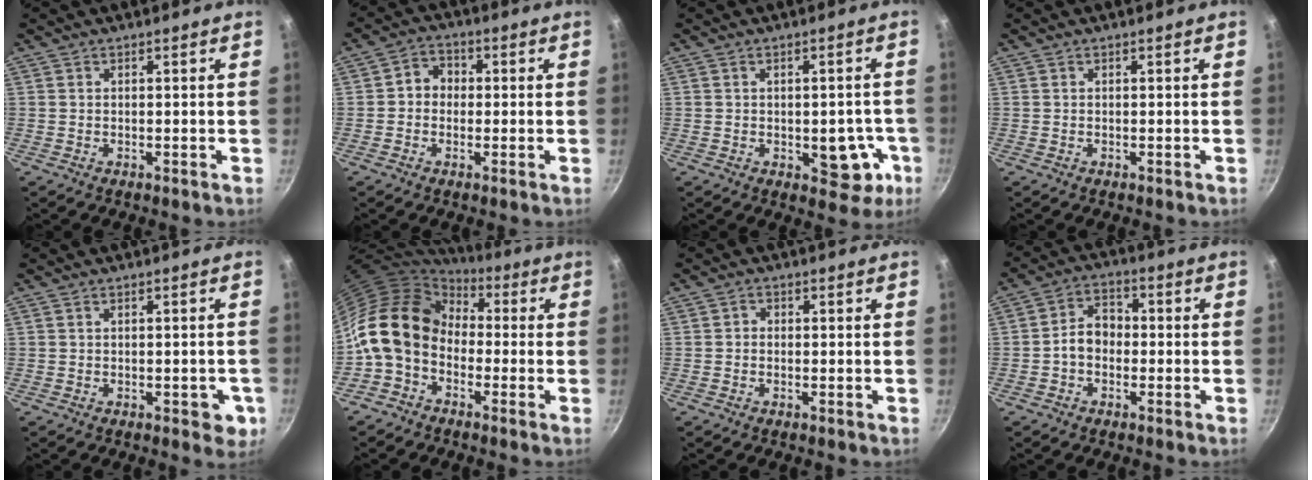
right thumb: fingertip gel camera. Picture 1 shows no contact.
{"total": 4.5, "force": [-0.1, 4.0, 2.1], "torque": [-0.008, 0.011, -0.014]}
{"total": 8.3, "force": [-2.2, 4.7, 6.4], "torque": [-0.035, 0.013, -0.021]}
{"total": 0.0}
{"total": 4.4, "force": [-1.1, 2.4, 3.5], "torque": [-0.012, 0.010, -0.011]}
{"total": 15.5, "force": [-0.8, 12.0, 9.7], "torque": [-0.166, 0.041, -0.035]}
{"total": 1.0, "force": [-0.3, 0.9, 0.4], "torque": [-0.005, 0.005, -0.007]}
{"total": 5.9, "force": [-1.1, 4.5, 3.7], "torque": [-0.040, 0.026, -0.031]}